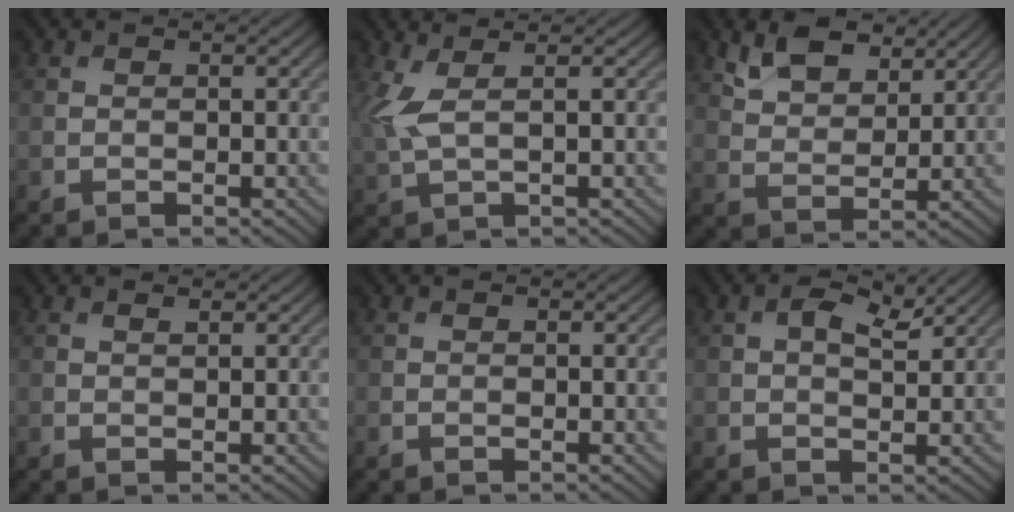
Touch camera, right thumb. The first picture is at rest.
{"total": 4.0, "force": [1.2, 1.1, 3.7], "torque": [-0.098, 0.006, 0.025]}
{"total": 6.4, "force": [4.2, 3.3, 3.5], "torque": [-0.078, -0.003, 0.081]}
{"total": 0.7, "force": [0.6, 0.1, 0.4], "torque": [-0.008, 0.000, 0.010]}
{"total": 0.0}
{"total": 3.8, "force": [1.7, 1.7, 2.9], "torque": [-0.057, 0.002, 0.028]}